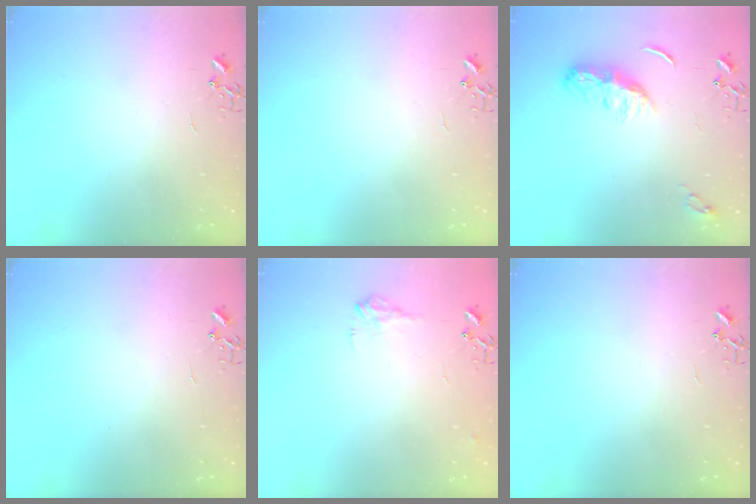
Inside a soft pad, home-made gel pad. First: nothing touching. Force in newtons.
{"total": 0.0}
{"total": 8.7, "press": 8.7, "slide": 0.3}
{"total": 0.0}
{"total": 8.1, "press": 8.1, "slide": 0.3}
{"total": 0.0}